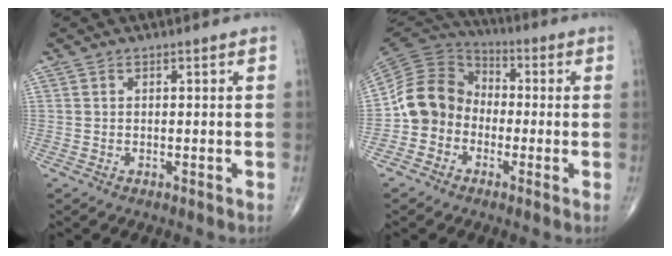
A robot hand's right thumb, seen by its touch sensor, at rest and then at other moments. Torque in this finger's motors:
{"motor_torque": [-0.42, 0.75, 0.05, -0.26, 0.16]}